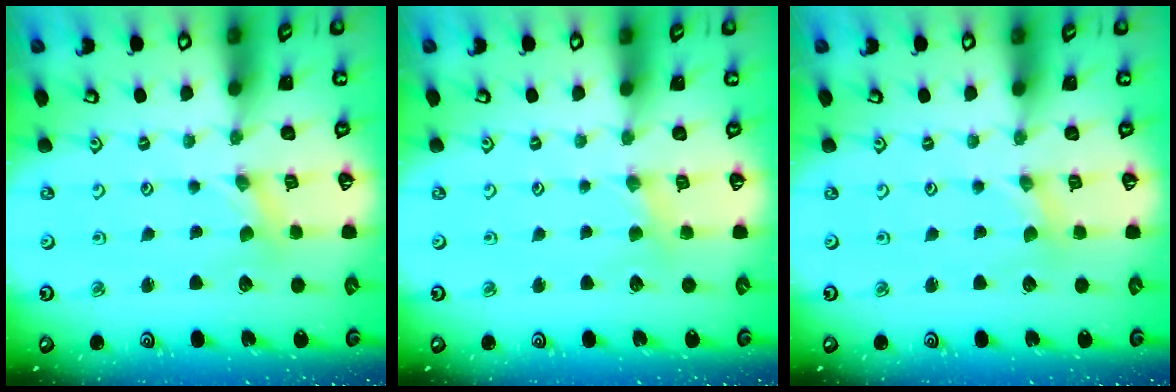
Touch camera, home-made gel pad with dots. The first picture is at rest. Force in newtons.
{"total": 2.8, "press": 2.8, "slide": 0.4}
{"total": 0.0}